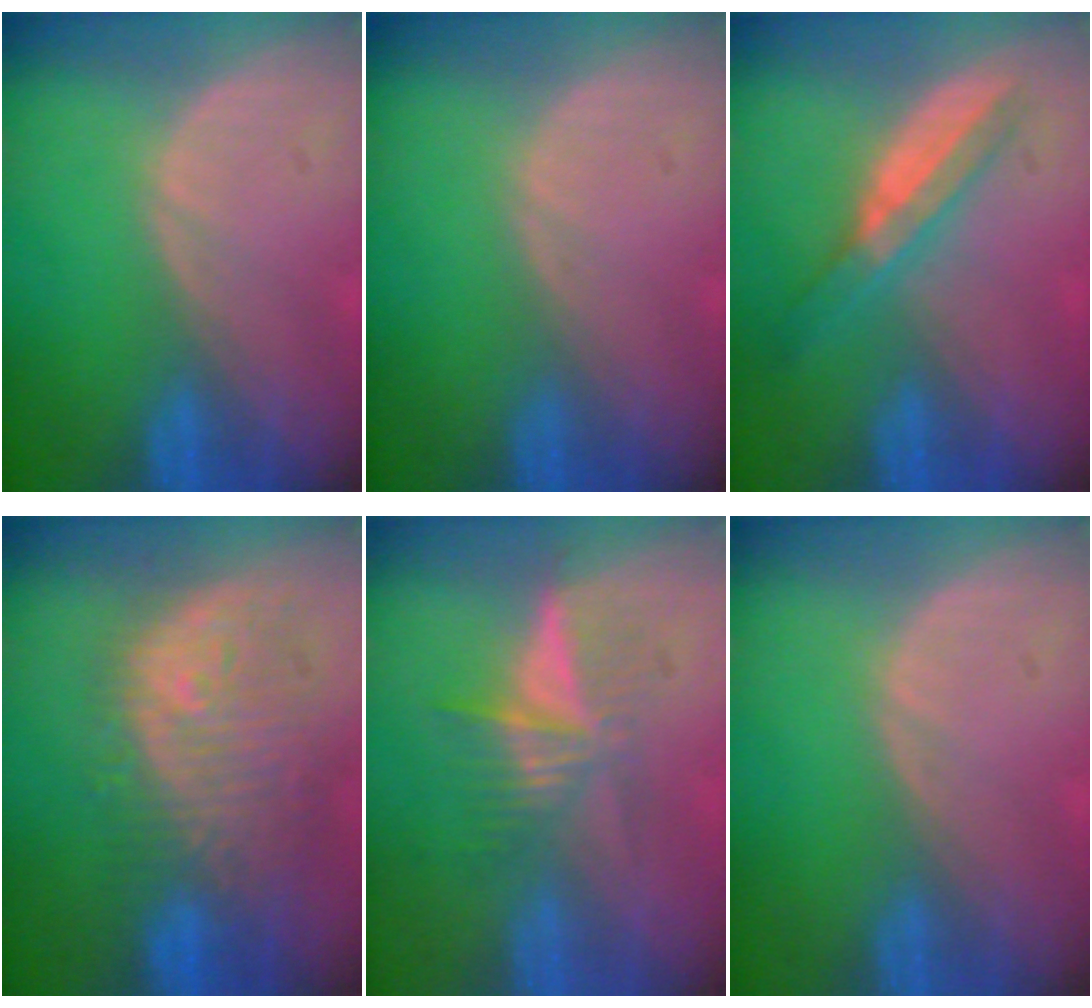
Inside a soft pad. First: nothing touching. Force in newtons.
{"total": 0.0}
{"total": 5.8, "press": 5.2, "slide": 2.6}
{"total": 11.5, "press": 10.6, "slide": 4.5}
{"total": 6.5, "press": 5.5, "slide": 3.4}
{"total": 0.0}